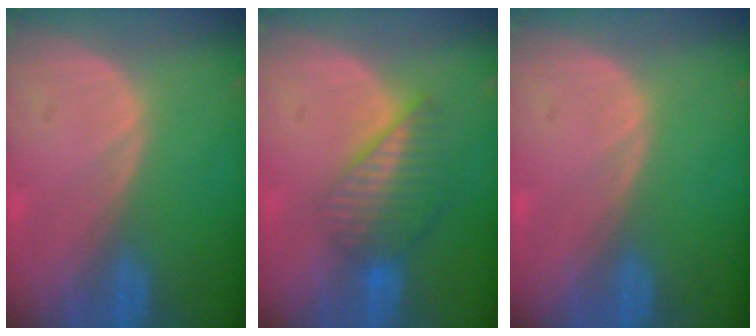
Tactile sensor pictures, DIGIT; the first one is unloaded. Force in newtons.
{"total": 6.8, "press": 6.0, "slide": 3.2}
{"total": 0.0}